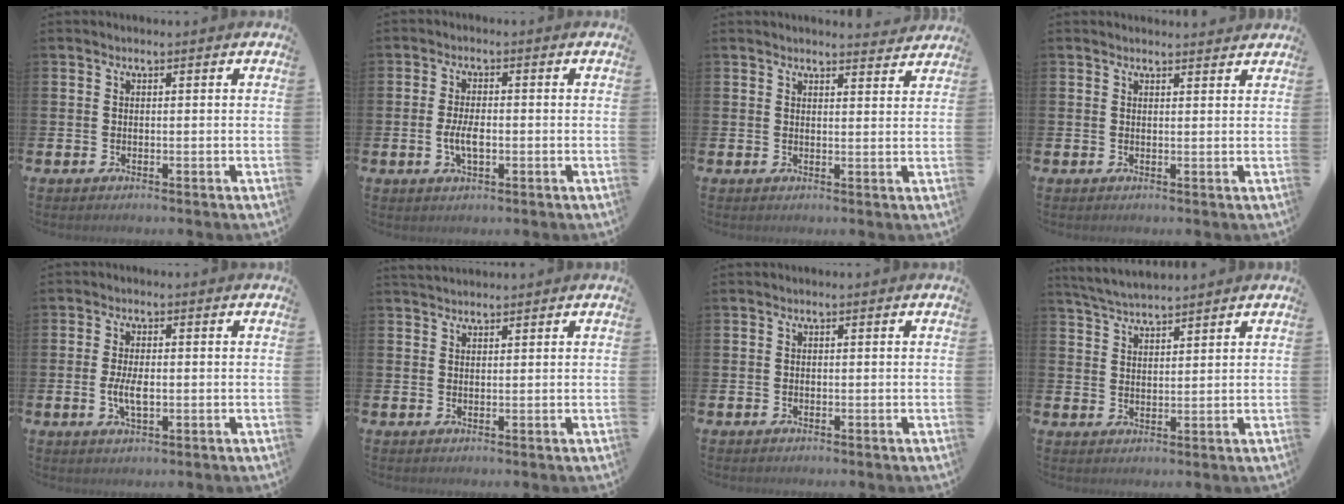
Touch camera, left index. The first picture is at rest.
{"total": 3.9, "force": [-0.7, 1.7, 3.4], "torque": [-0.060, -0.003, -0.016]}
{"total": 2.7, "force": [2.7, 0.2, 0.0], "torque": [0.003, -0.018, 0.046]}
{"total": 1.5, "force": [1.5, 0.1, 0.0], "torque": [0.008, -0.008, 0.025]}
{"total": 3.8, "force": [-0.4, 1.7, 3.4], "torque": [-0.068, 0.001, -0.011]}
{"total": 1.8, "force": [1.8, 0.4, 0.1], "torque": [0.003, -0.004, 0.031]}
{"total": 0.0}
{"total": 4.2, "force": [4.2, 0.2, 0.7], "torque": [-0.032, -0.016, 0.077]}